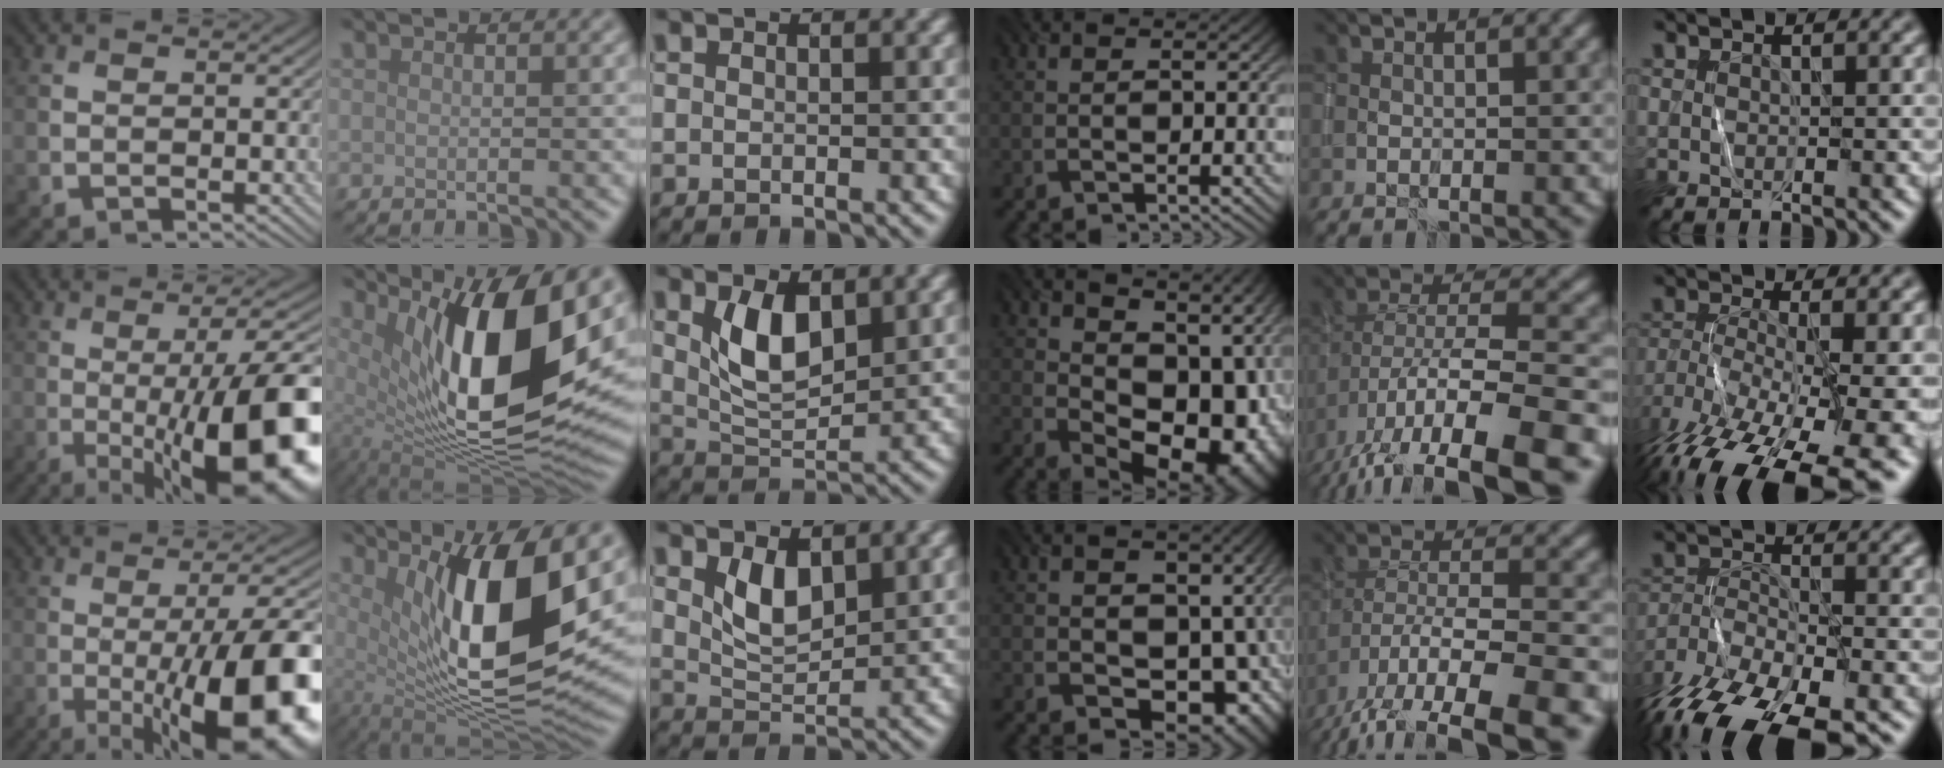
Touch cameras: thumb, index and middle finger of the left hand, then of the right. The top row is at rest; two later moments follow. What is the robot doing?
{"motion": "wrap", "object": "ribbon"}